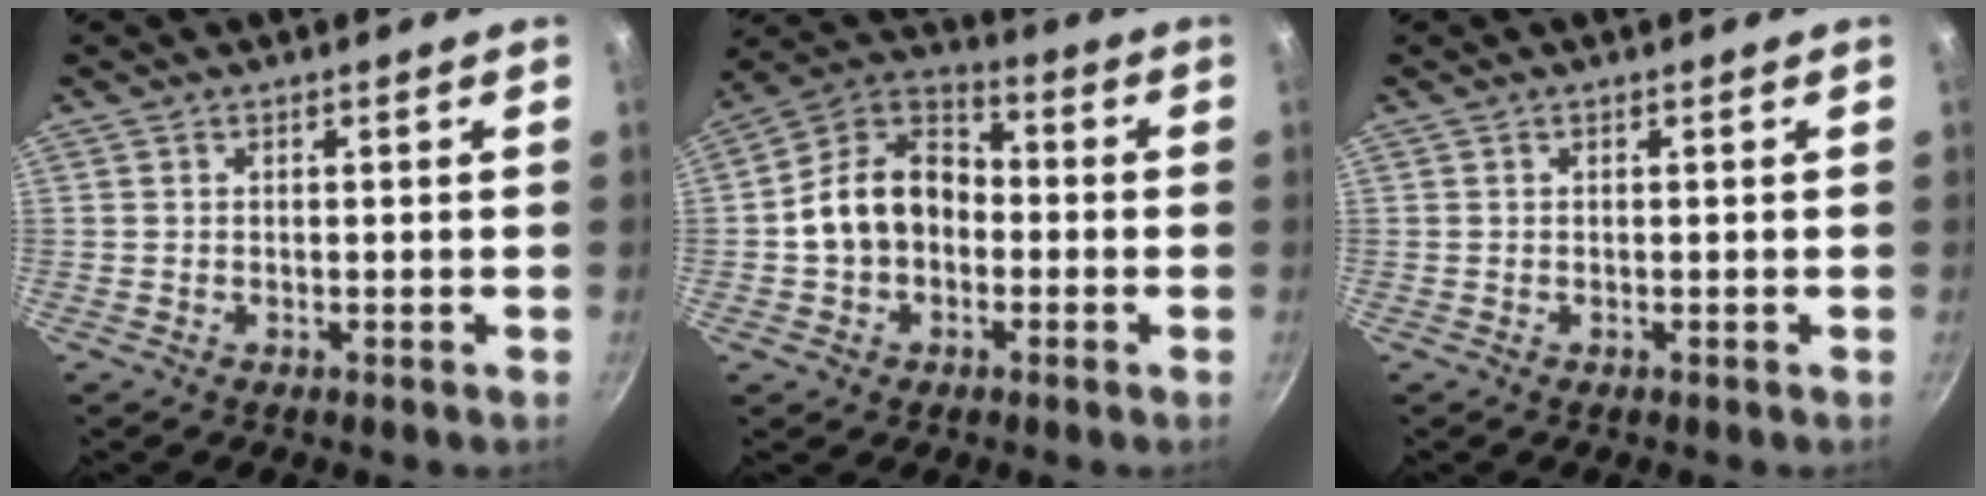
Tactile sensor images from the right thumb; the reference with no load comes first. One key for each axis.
{"total": 7.5, "fx": -2.1, "fy": 6.0, "fz": 4.1, "tx": -0.046, "ty": 0.037, "tz": -0.056}
{"total": 0.0}